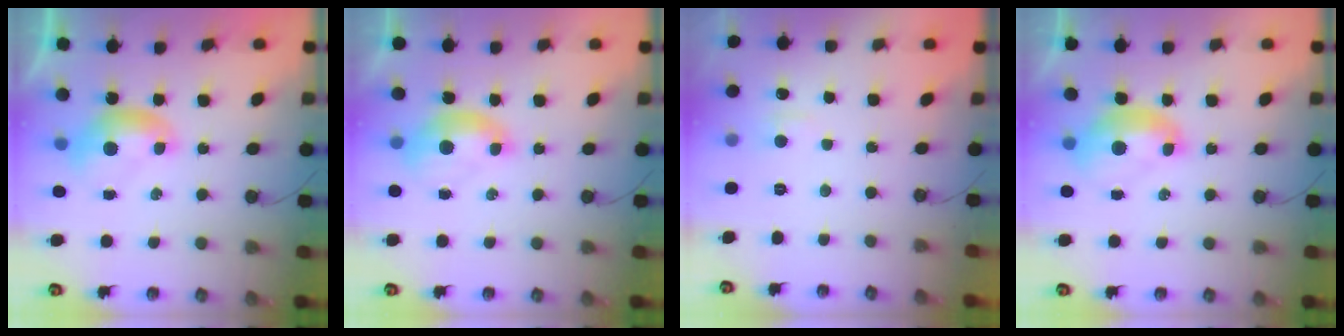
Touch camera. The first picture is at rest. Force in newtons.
{"total": 1.7, "press": 1.5, "slide": 0.6}
{"total": 1.6, "press": 1.6, "slide": 0.4}
{"total": 2.3, "press": 2.2, "slide": 0.6}